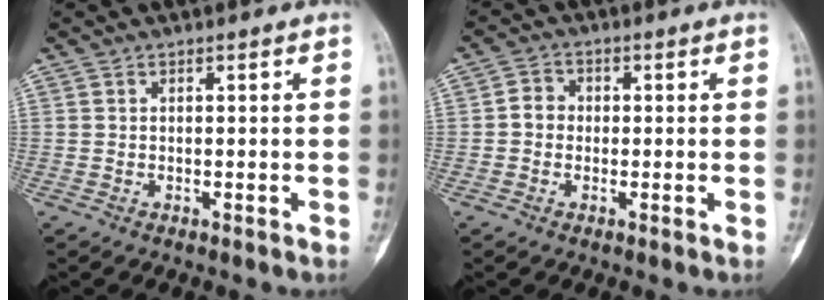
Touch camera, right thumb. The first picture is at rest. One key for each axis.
{"total": 3.4, "fx": -0.2, "fy": 3.0, "fz": 1.5, "tx": -0.007, "ty": 0.009, "tz": -0.013}